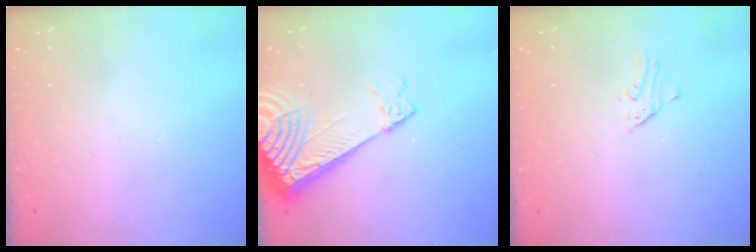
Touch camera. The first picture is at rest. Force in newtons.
{"total": 14.0, "press": 14.0, "slide": 1.4}
{"total": 1.7, "press": 1.7, "slide": 0.2}